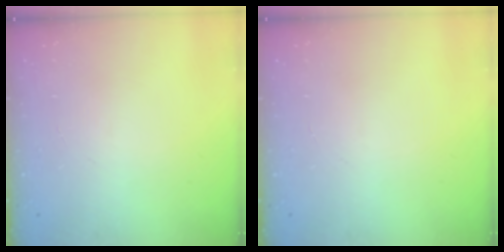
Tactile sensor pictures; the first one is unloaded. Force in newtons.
{"total": 0.0}